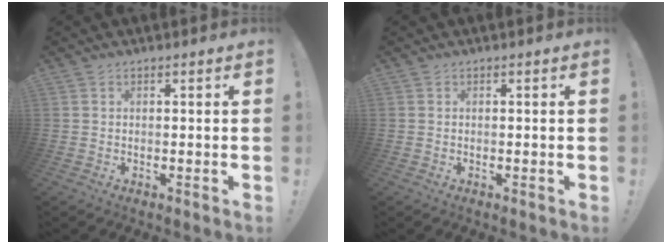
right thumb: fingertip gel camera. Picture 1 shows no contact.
{"total": 0.0}